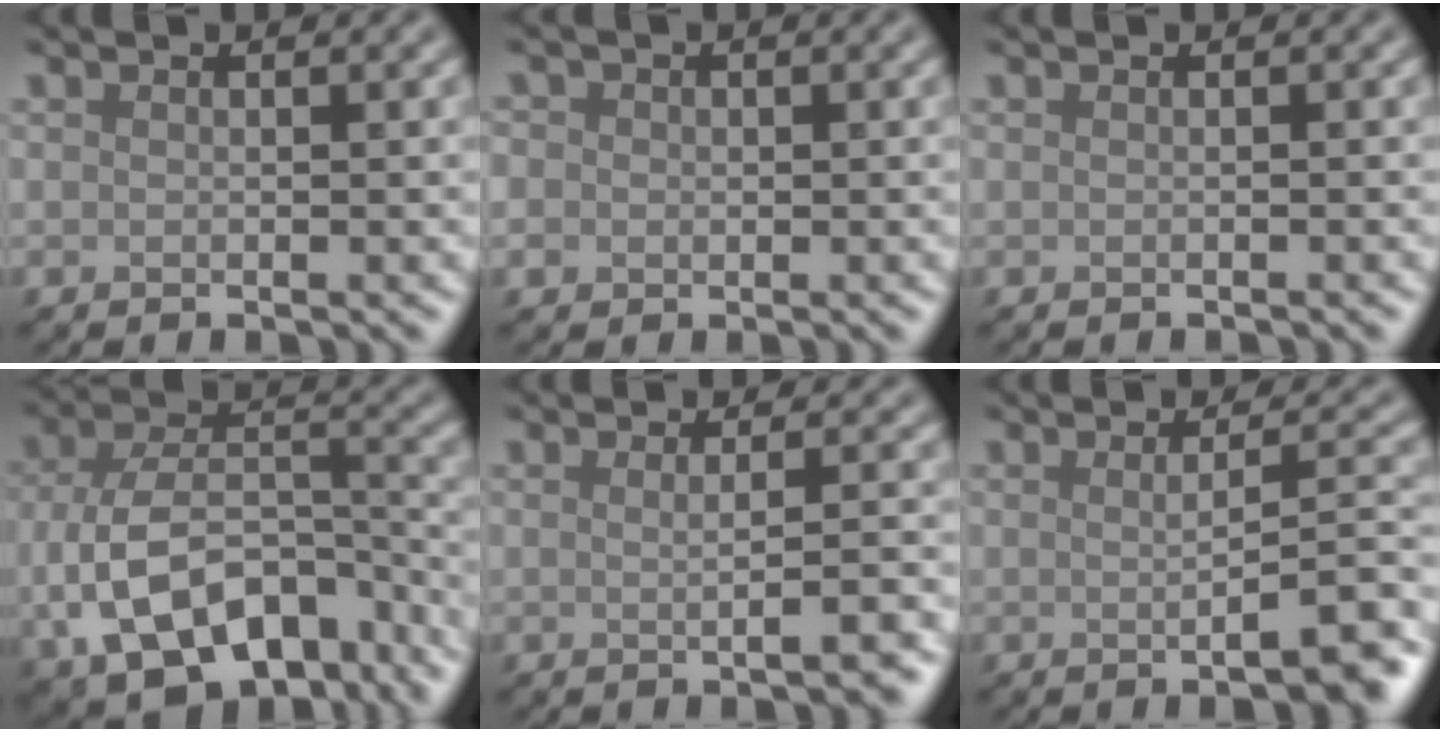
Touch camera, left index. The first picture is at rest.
{"total": 2.7, "force": [0.2, 2.5, 0.9], "torque": [-0.002, 0.016, -0.017]}
{"total": 0.7, "force": [-0.6, 0.1, 0.3], "torque": [0.000, 0.001, -0.011]}
{"total": 13.0, "force": [-5.1, 7.8, 9.1], "torque": [-0.177, -0.011, -0.077]}
{"total": 4.1, "force": [-0.4, 1.2, 3.9], "torque": [-0.035, 0.005, -0.007]}
{"total": 6.5, "force": [-1.0, 1.5, 6.3], "torque": [-0.075, 0.004, -0.015]}